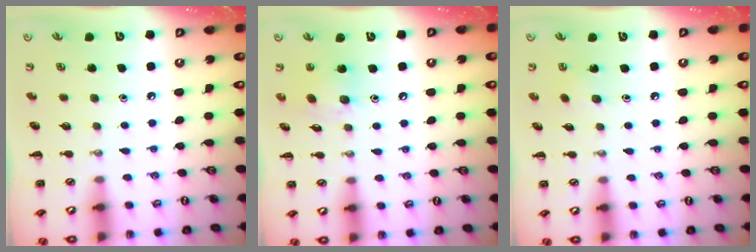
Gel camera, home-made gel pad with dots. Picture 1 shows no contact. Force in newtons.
{"total": 9.6, "press": 9.4, "slide": 2.1}
{"total": 4.0, "press": 3.8, "slide": 1.1}